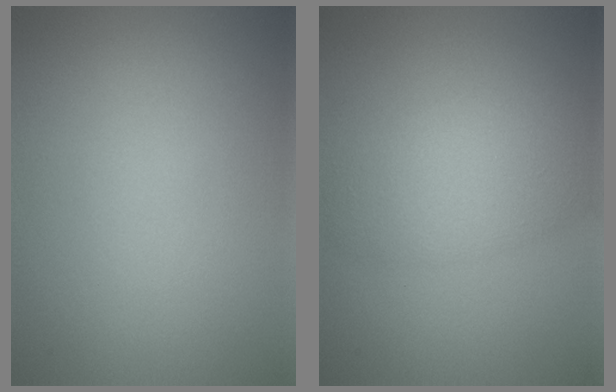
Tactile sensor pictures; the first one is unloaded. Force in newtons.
{"total": 4.4, "press": 4.4, "slide": 0.3}